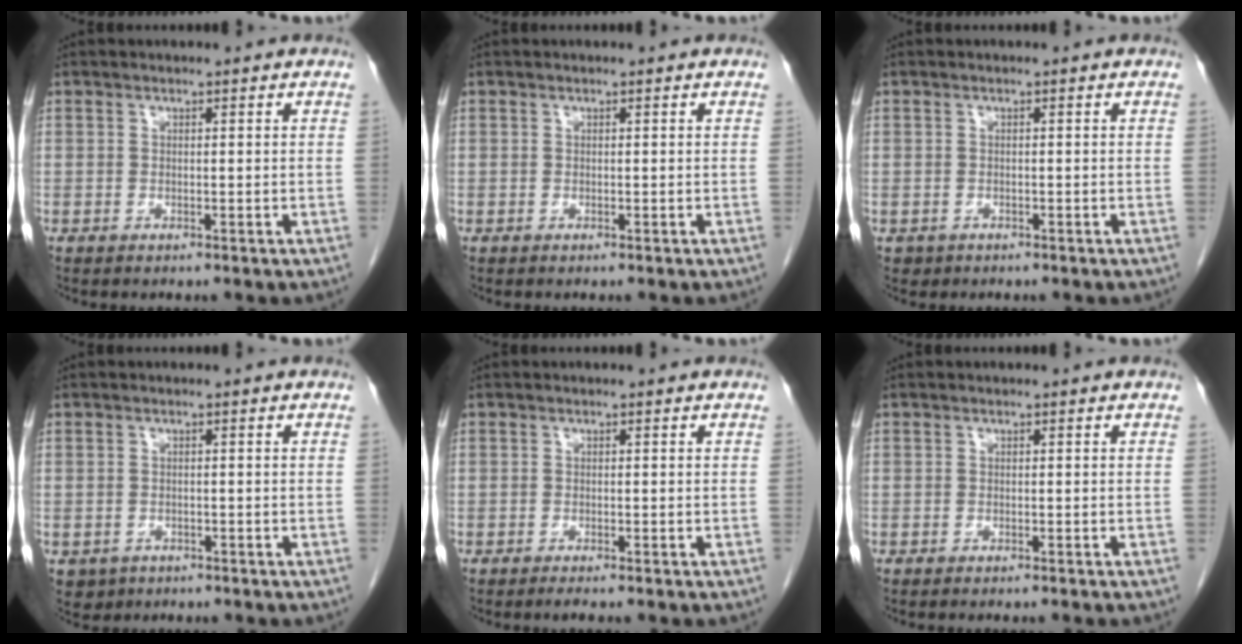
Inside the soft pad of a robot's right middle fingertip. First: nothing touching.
{"total": 0.0}
{"total": 1.0, "force": [-0.5, 0.8, 0.0], "torque": [-0.007, 0.003, -0.003]}
{"total": 2.6, "force": [-1.3, 2.2, 0.4], "torque": [-0.007, 0.003, -0.016]}
{"total": 0.9, "force": [-0.7, -0.2, 0.6], "torque": [-0.011, -0.004, -0.011]}
{"total": 1.5, "force": [-1.4, -0.2, 0.7], "torque": [-0.006, 0.003, -0.016]}